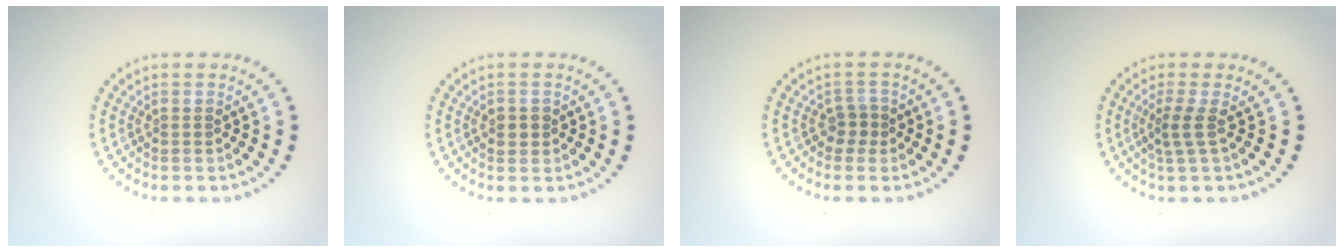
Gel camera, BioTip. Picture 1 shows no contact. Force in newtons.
{"total": 1.2, "press": 1.2, "slide": 0.4}
{"total": 1.4, "press": 1.1, "slide": 0.8}
{"total": 1.8, "press": 1.1, "slide": 1.4}